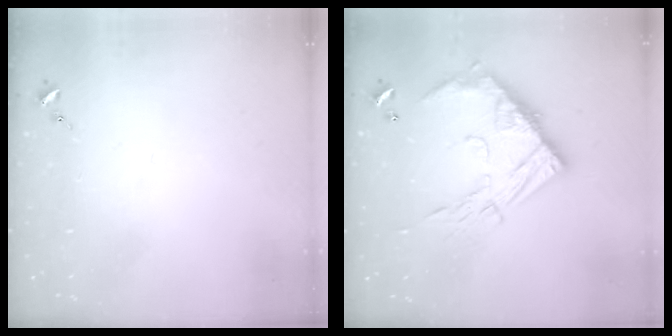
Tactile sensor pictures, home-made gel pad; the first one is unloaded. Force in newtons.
{"total": 17.2, "press": 17.2, "slide": 1.3}